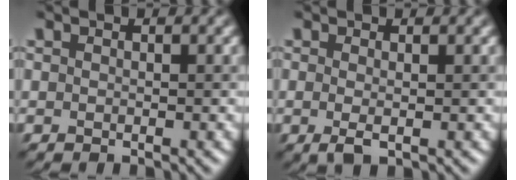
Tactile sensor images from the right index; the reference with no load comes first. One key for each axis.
{"total": 1.3, "fx": 0.0, "fy": 0.4, "fz": 1.2, "tx": -0.023, "ty": -0.001, "tz": -0.001}